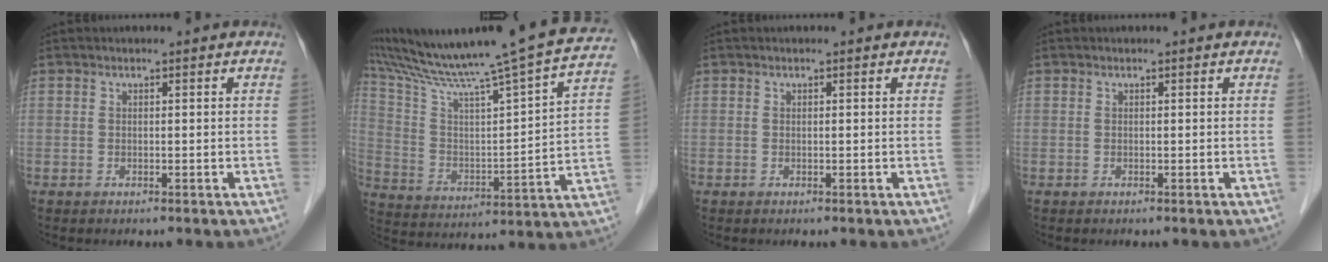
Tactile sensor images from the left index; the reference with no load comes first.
{"total": 25.0, "force": [21.7, -0.6, 12.5], "torque": [-0.213, -0.036, 0.322]}
{"total": 0.0}
{"total": 0.0}